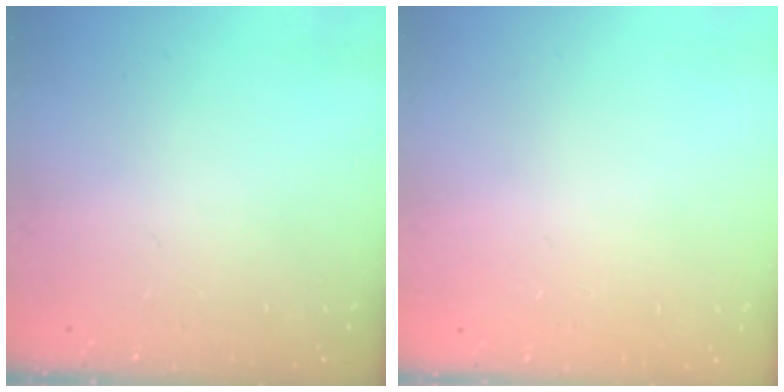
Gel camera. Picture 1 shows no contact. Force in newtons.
{"total": 0.0}